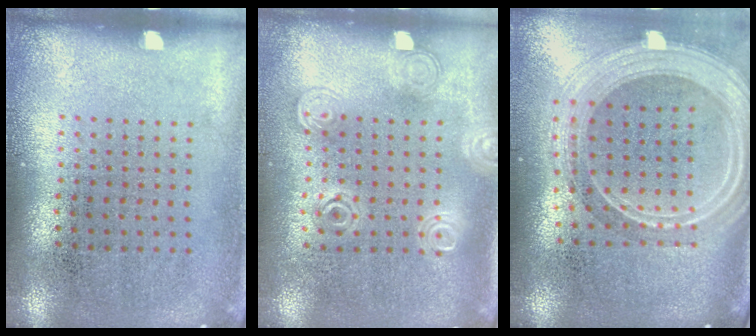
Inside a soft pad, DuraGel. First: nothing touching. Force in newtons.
{"total": 1.4, "press": 1.3, "slide": 0.4}
{"total": 2.8, "press": 2.3, "slide": 1.5}